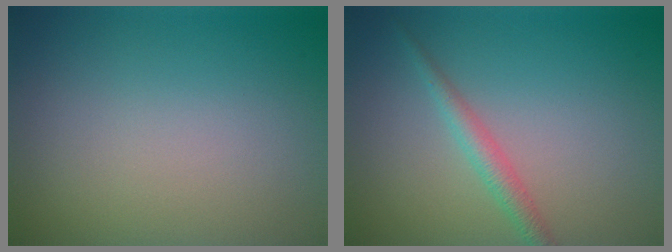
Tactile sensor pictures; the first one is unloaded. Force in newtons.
{"total": 1.9, "press": 1.9, "slide": 0.0}